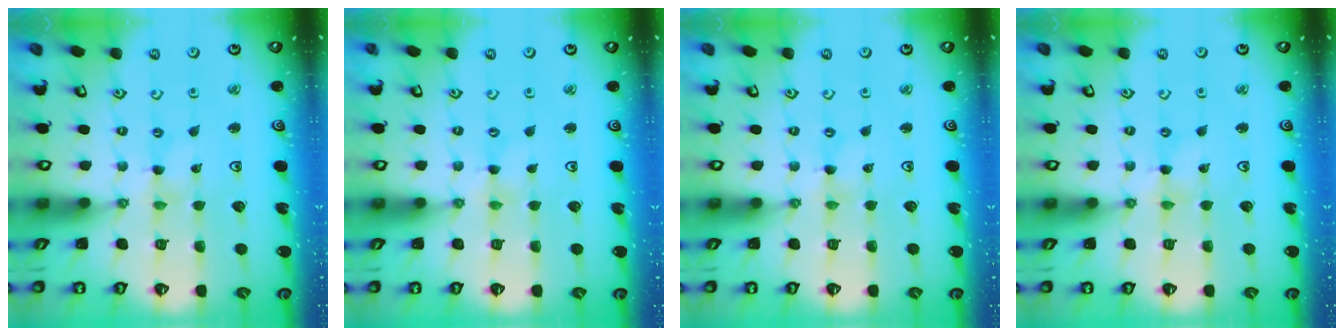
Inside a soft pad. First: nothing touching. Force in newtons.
{"total": 0.0}
{"total": 0.0}
{"total": 0.0}